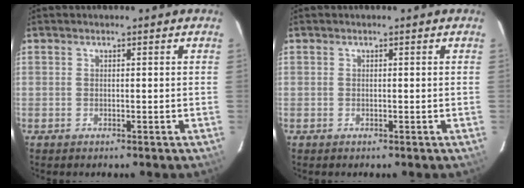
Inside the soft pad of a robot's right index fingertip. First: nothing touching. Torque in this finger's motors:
{"motor_torque": [0.02, 0.01, 0.03, 0.00]}